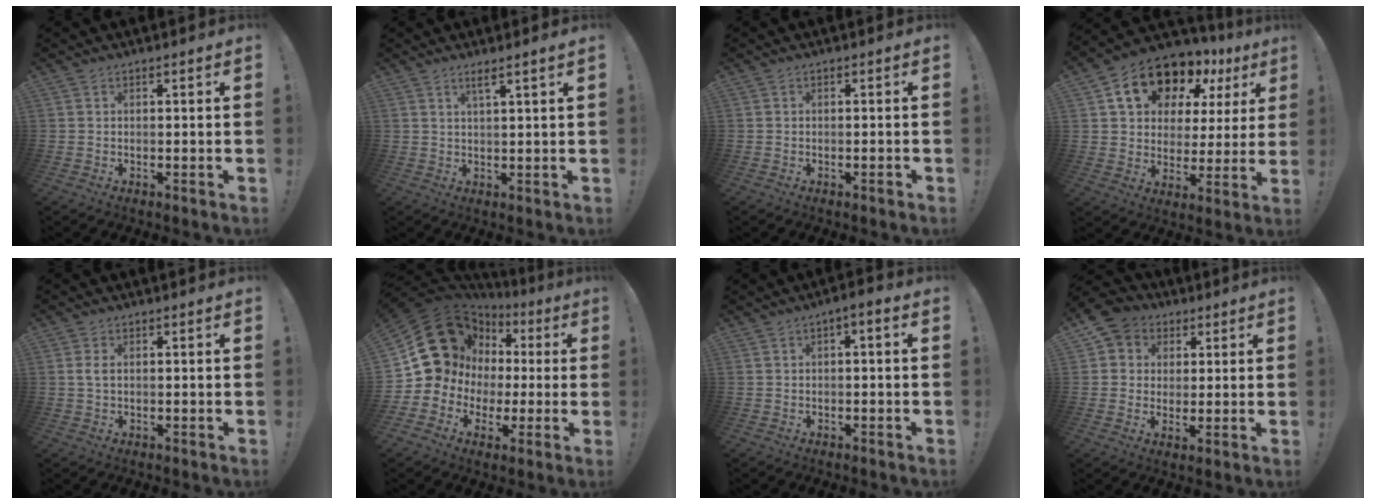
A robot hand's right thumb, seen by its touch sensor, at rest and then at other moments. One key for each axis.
{"total": 3.2, "fx": 1.9, "fy": -0.3, "fz": 2.5, "tx": -0.036, "ty": -0.010, "tz": 0.028}
{"total": 0.9, "fx": -0.7, "fy": -0.1, "fz": 0.6, "tx": -0.007, "ty": 0.001, "tz": -0.012}
{"total": 16.2, "fx": 10.5, "fy": 9.8, "fz": 7.6, "tx": -0.112, "ty": -0.070, "tz": 0.196}
{"total": 2.2, "fx": 0.6, "fy": 1.3, "fz": 1.8, "tx": -0.034, "ty": 0.004, "tz": 0.010}
{"total": 17.6, "fx": 6.1, "fy": 15.1, "fz": 6.7, "tx": -0.085, "ty": -0.042, "tz": 0.151}
{"total": 2.6, "fx": -1.0, "fy": 0.7, "fz": 2.3, "tx": -0.031, "ty": 0.009, "tz": -0.020}
{"total": 7.2, "fx": 2.2, "fy": 6.7, "fz": 1.7, "tx": -0.015, "ty": -0.008, "tz": 0.046}